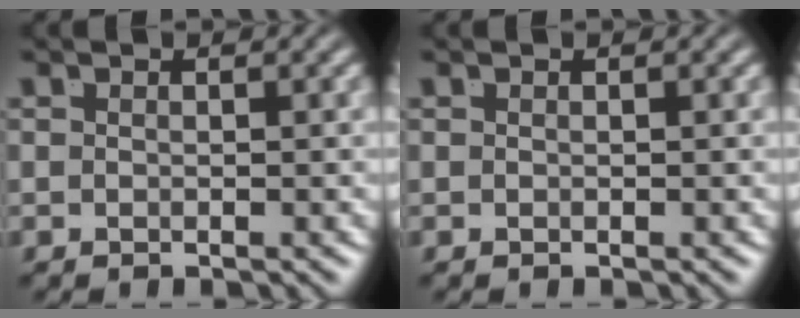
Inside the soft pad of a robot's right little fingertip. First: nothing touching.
{"total": 0.0}